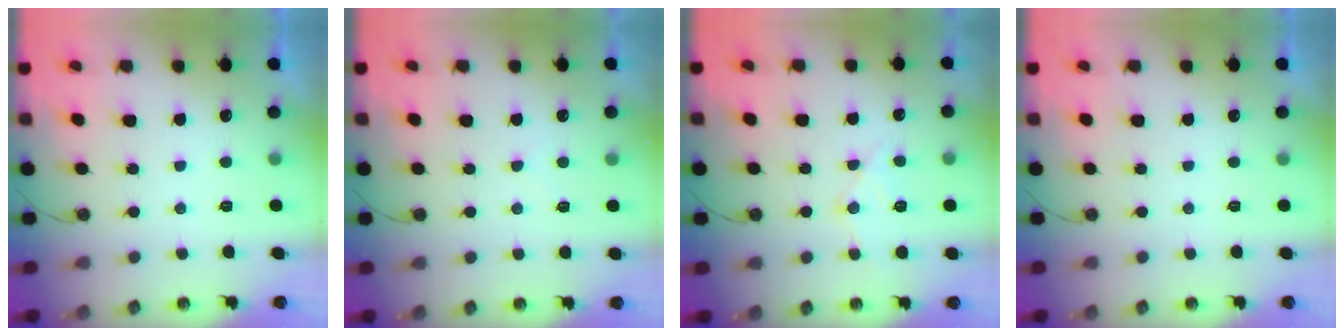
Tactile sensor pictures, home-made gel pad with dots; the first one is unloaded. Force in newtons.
{"total": 3.4, "press": 3.3, "slide": 0.5}
{"total": 10.6, "press": 10.6, "slide": 0.9}
{"total": 0.0}